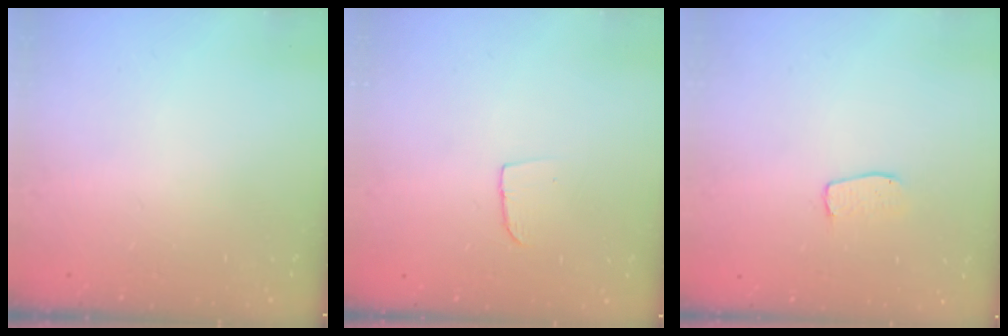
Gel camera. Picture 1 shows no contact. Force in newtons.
{"total": 3.8, "press": 3.8, "slide": 0.4}
{"total": 4.5, "press": 4.5, "slide": 0.2}